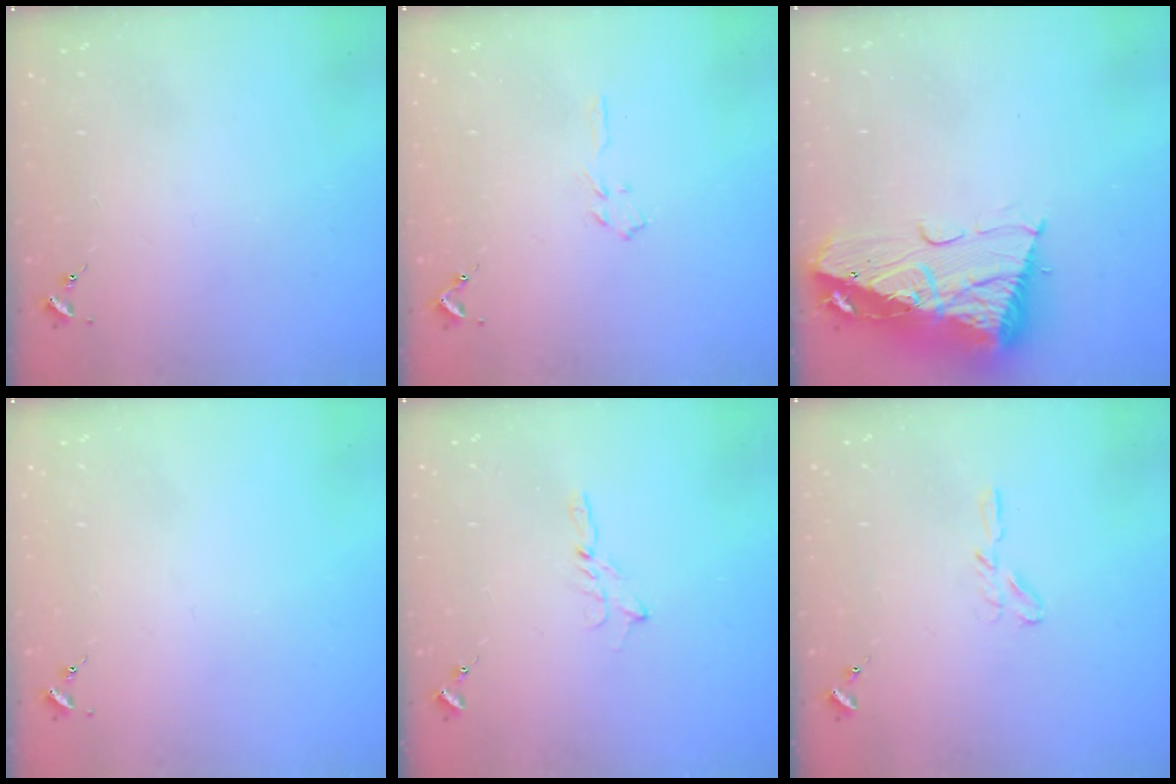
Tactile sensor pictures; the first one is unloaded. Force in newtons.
{"total": 3.2, "press": 3.1, "slide": 0.4}
{"total": 16.3, "press": 16.1, "slide": 2.0}
{"total": 0.0}
{"total": 2.0, "press": 2.0, "slide": 0.2}
{"total": 3.8, "press": 3.8, "slide": 0.3}